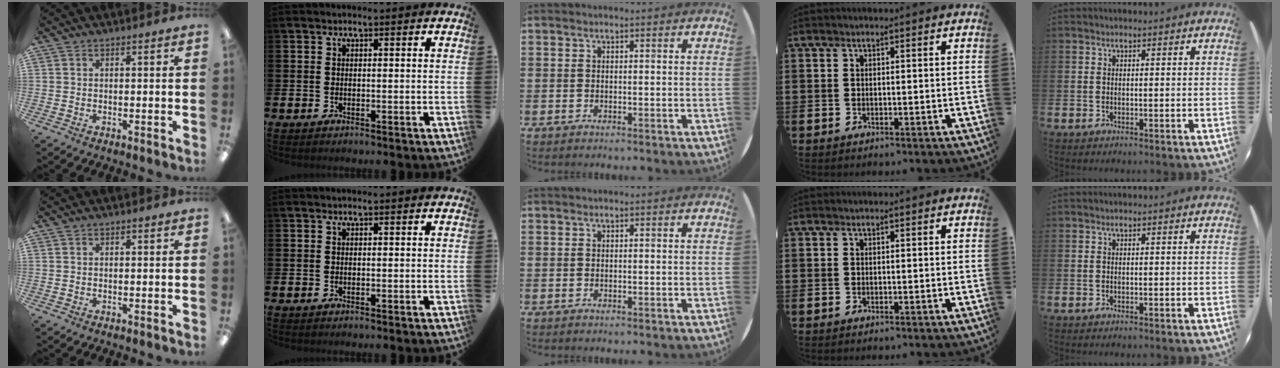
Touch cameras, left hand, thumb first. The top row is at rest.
{}